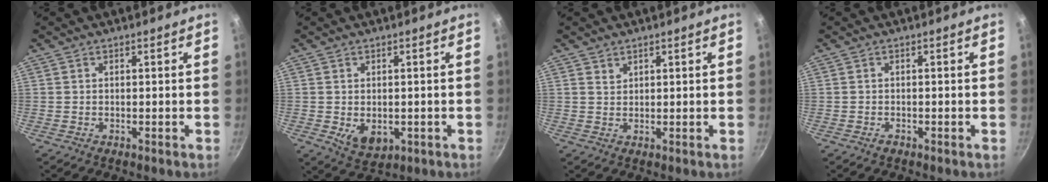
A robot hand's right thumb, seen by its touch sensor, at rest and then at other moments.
{"total": 5.6, "force": [-0.8, 3.9, 3.9], "torque": [-0.053, -0.011, 0.000]}
{"total": 1.4, "force": [1.0, 0.9, 0.4], "torque": [0.001, -0.002, 0.017]}
{"total": 0.8, "force": [-0.6, 0.5, 0.3], "torque": [-0.008, 0.004, -0.011]}